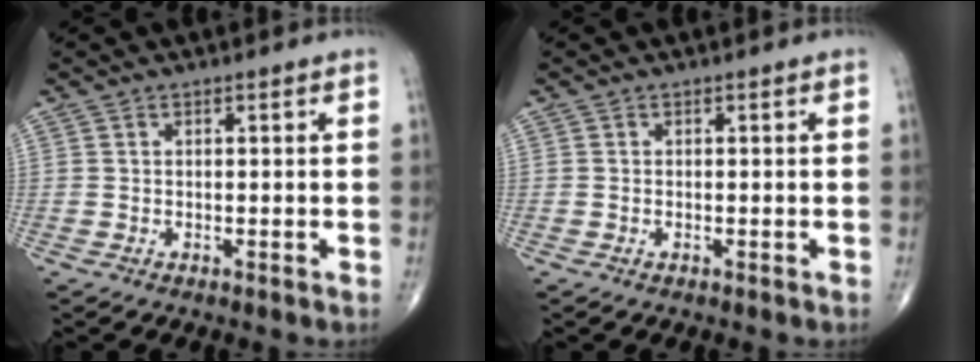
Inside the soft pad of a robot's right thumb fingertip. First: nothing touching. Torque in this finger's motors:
{"motor_torque": [-0.14, 0.02, 0.03, 0.05, -0.05]}